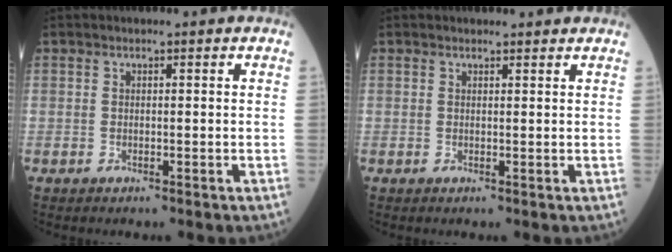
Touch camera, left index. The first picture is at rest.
{"total": 2.6, "force": [2.5, 0.6, 0.4], "torque": [-0.009, 0.009, 0.027]}